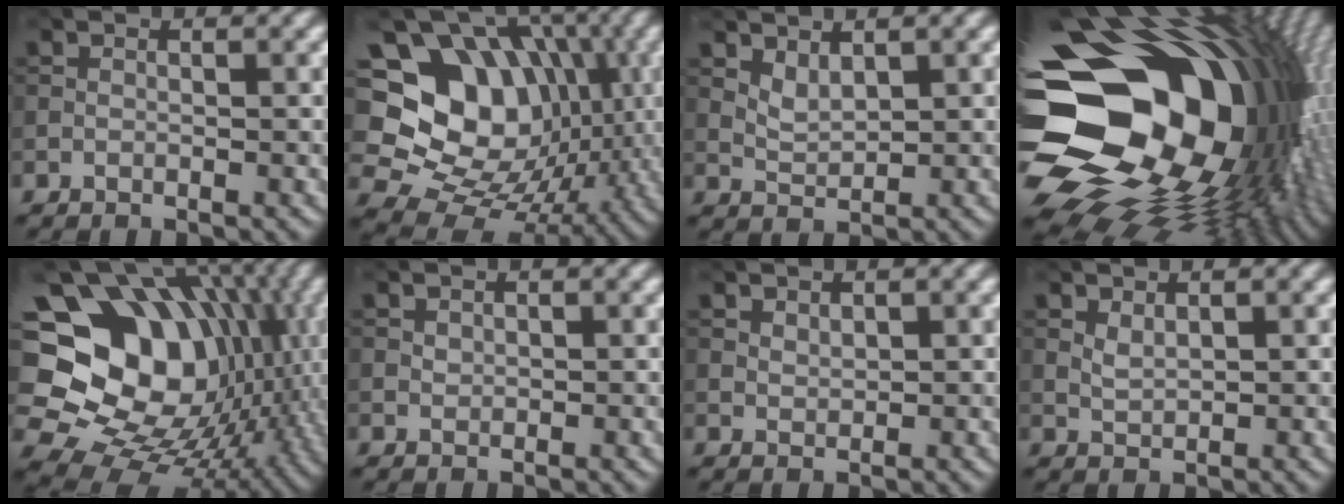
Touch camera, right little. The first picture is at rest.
{"total": 15.1, "force": [1.8, 12.5, 8.4], "torque": [-0.162, 0.018, 0.029]}
{"total": 1.7, "force": [1.1, 0.8, 1.0], "torque": [-0.021, -0.005, 0.028]}
{"total": 21.9, "force": [1.1, 15.6, 15.4], "torque": [-0.307, -0.039, 0.036]}
{"total": 19.2, "force": [1.2, 15.6, 11.1], "torque": [-0.190, 0.011, 0.027]}
{"total": 0.5, "force": [0.3, 0.4, 0.1], "torque": [-0.003, -0.002, 0.008]}
{"total": 1.0, "force": [0.7, 0.5, 0.4], "torque": [-0.009, -0.002, 0.017]}
{"total": 1.2, "force": [0.6, 0.6, 0.8], "torque": [-0.019, -0.003, 0.018]}